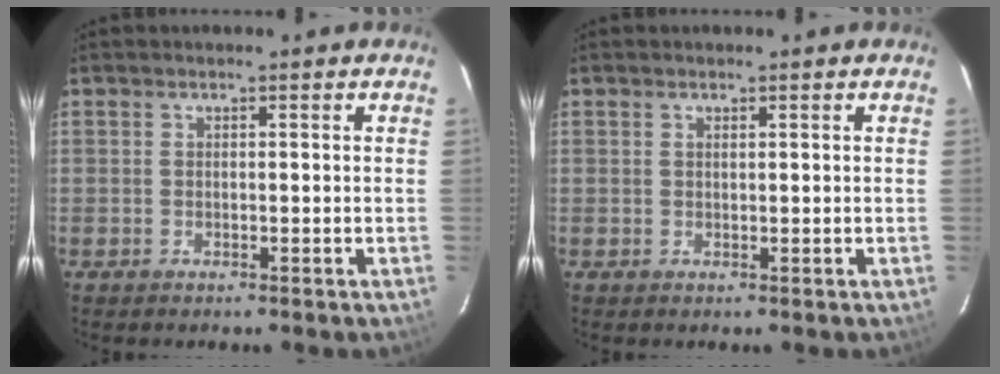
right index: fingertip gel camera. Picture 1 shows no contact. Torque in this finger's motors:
{"motor_torque": [-0.11, 0.06, -0.06, 0.00]}